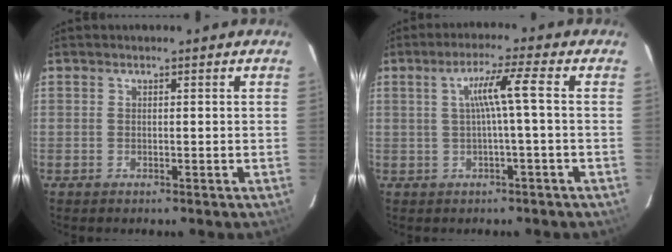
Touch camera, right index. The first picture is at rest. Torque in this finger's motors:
{"motor_torque": [0.46, -0.20, 0.35, 0.11]}